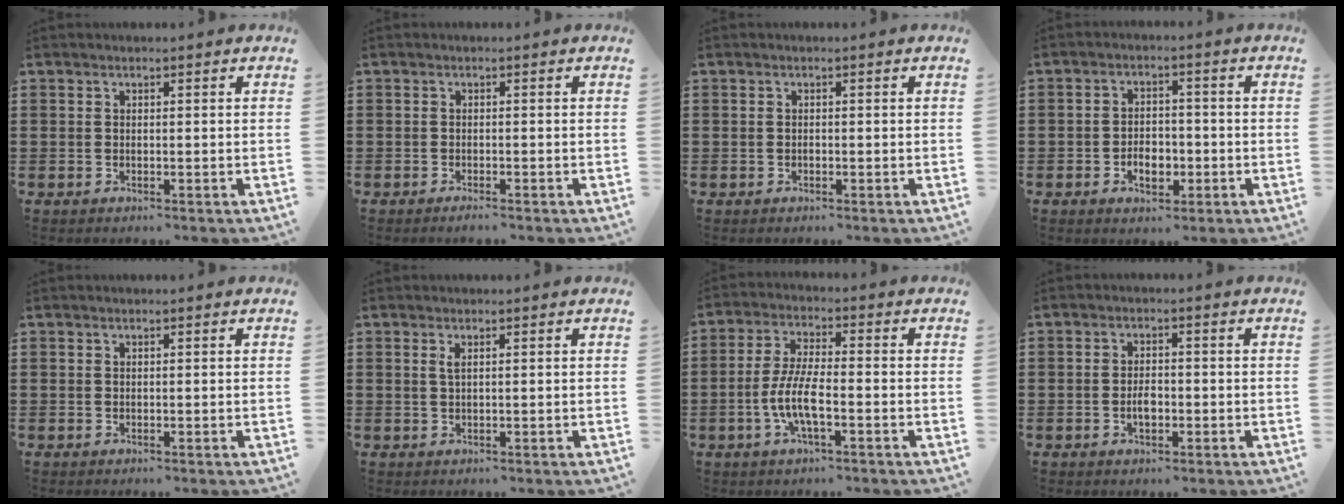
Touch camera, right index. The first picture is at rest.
{"total": 1.0, "force": [-0.9, 0.0, 0.4], "torque": [-0.010, -0.005, -0.017]}
{"total": 0.5, "force": [-0.2, 0.3, 0.4], "torque": [-0.010, -0.001, -0.003]}
{"total": 4.4, "force": [-1.6, 2.8, 3.0], "torque": [-0.048, 0.002, -0.029]}
{"total": 0.0}
{"total": 1.1, "force": [0.4, 0.2, 1.0], "torque": [-0.020, 0.004, 0.006]}
{"total": 6.8, "force": [-2.3, 1.7, 6.1], "torque": [-0.144, -0.014, -0.052]}
{"total": 2.8, "force": [-0.7, 1.3, 2.4], "torque": [-0.045, 0.002, -0.013]}